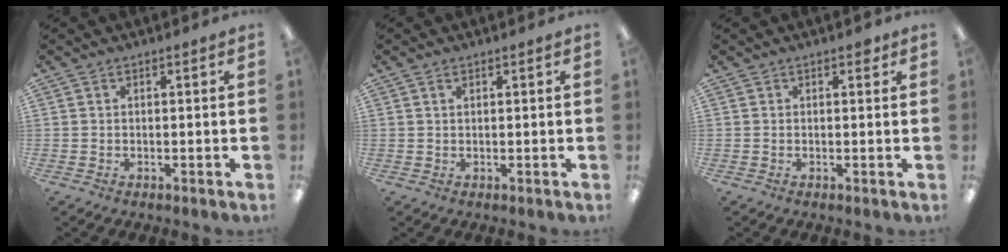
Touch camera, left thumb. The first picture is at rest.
{"total": 1.1, "force": [0.6, 0.6, 0.8], "torque": [-0.018, 0.003, 0.010]}
{"total": 1.3, "force": [0.8, 0.7, 0.8], "torque": [-0.002, -0.005, 0.010]}